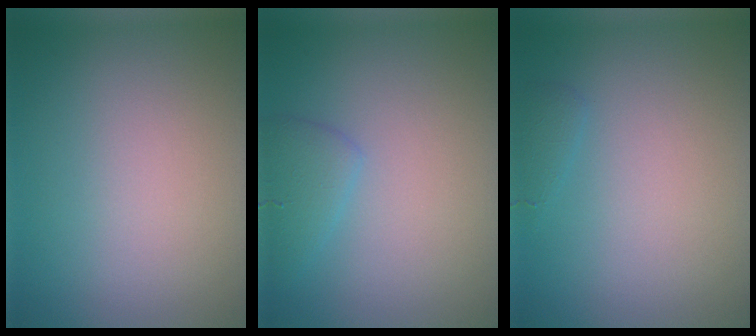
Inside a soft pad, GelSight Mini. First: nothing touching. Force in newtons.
{"total": 1.9, "press": 1.9, "slide": 0.0}
{"total": 0.8, "press": 0.8, "slide": 0.1}